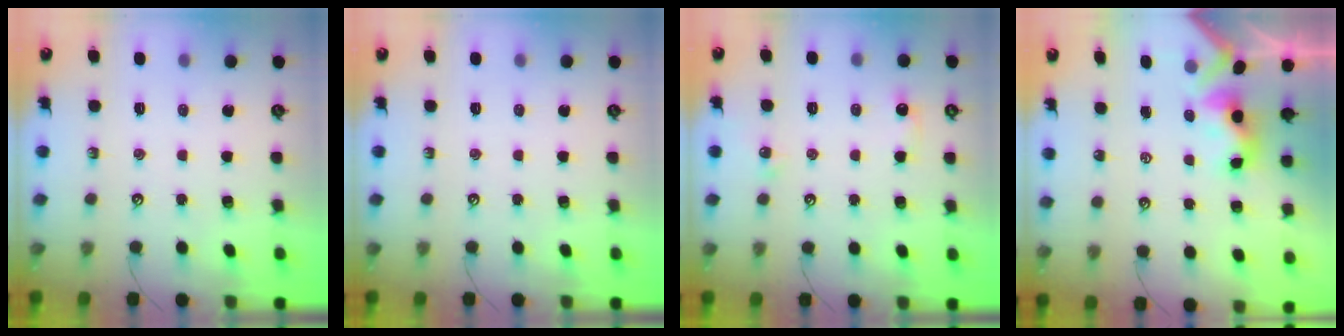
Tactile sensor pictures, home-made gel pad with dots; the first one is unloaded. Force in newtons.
{"total": 0.0}
{"total": 4.2, "press": 4.1, "slide": 0.7}
{"total": 3.7, "press": 3.6, "slide": 0.4}